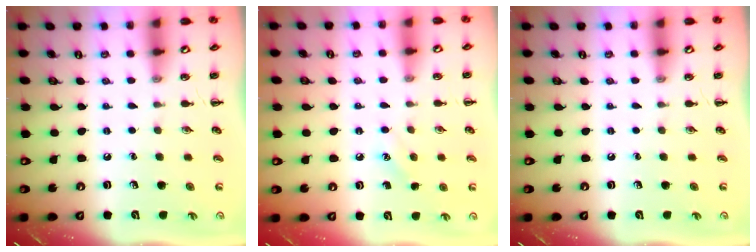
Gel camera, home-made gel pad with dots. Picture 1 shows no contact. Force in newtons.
{"total": 6.6, "press": 6.4, "slide": 1.8}
{"total": 0.0}